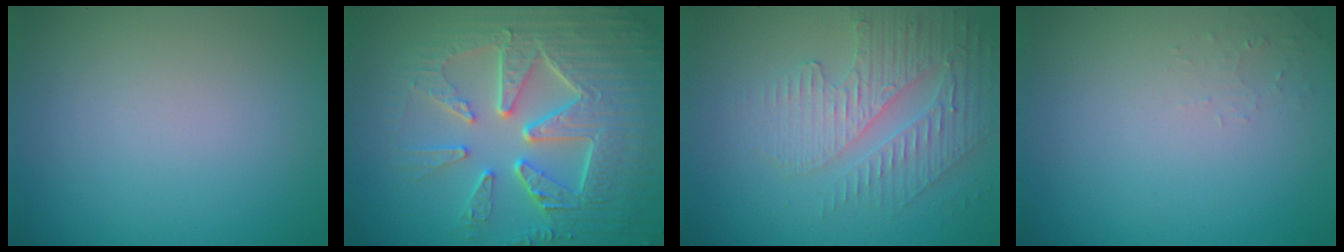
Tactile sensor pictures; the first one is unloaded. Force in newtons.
{"total": 9.2, "press": 6.6, "slide": 6.4}
{"total": 3.7, "press": 3.5, "slide": 1.4}
{"total": 0.9, "press": 0.9, "slide": 0.2}